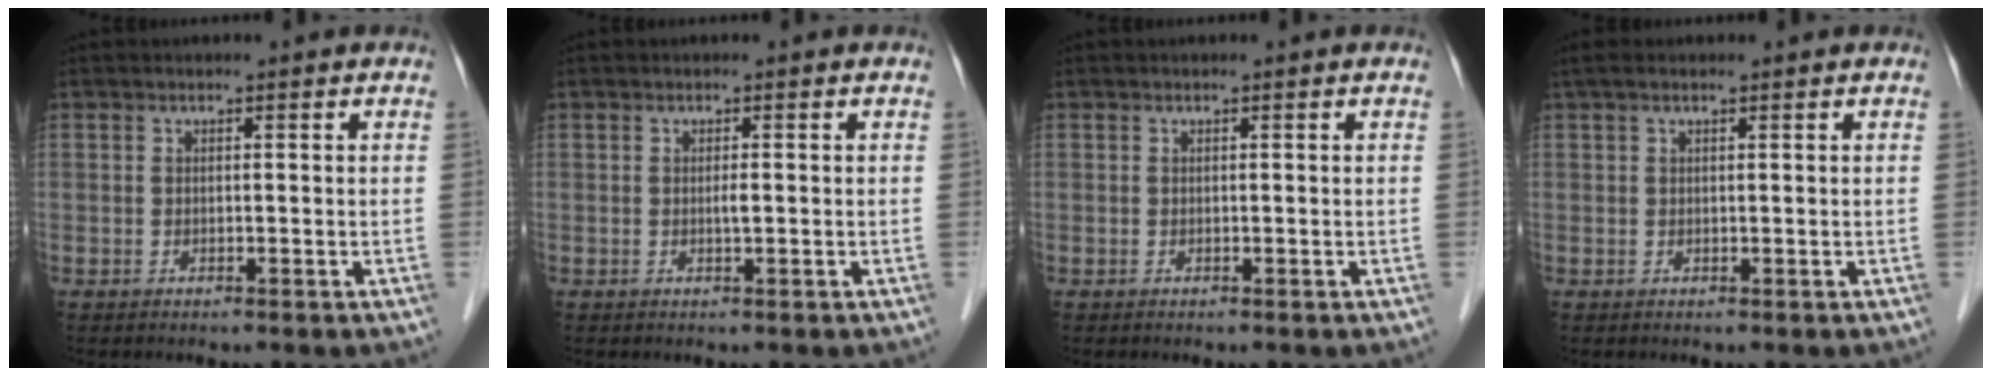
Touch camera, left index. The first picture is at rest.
{"total": 0.7, "force": [-0.1, 0.0, 0.7], "torque": [-0.013, -0.001, -0.005]}
{"total": 0.0}
{"total": 2.0, "force": [1.4, 0.5, 1.3], "torque": [-0.028, 0.028, 0.025]}